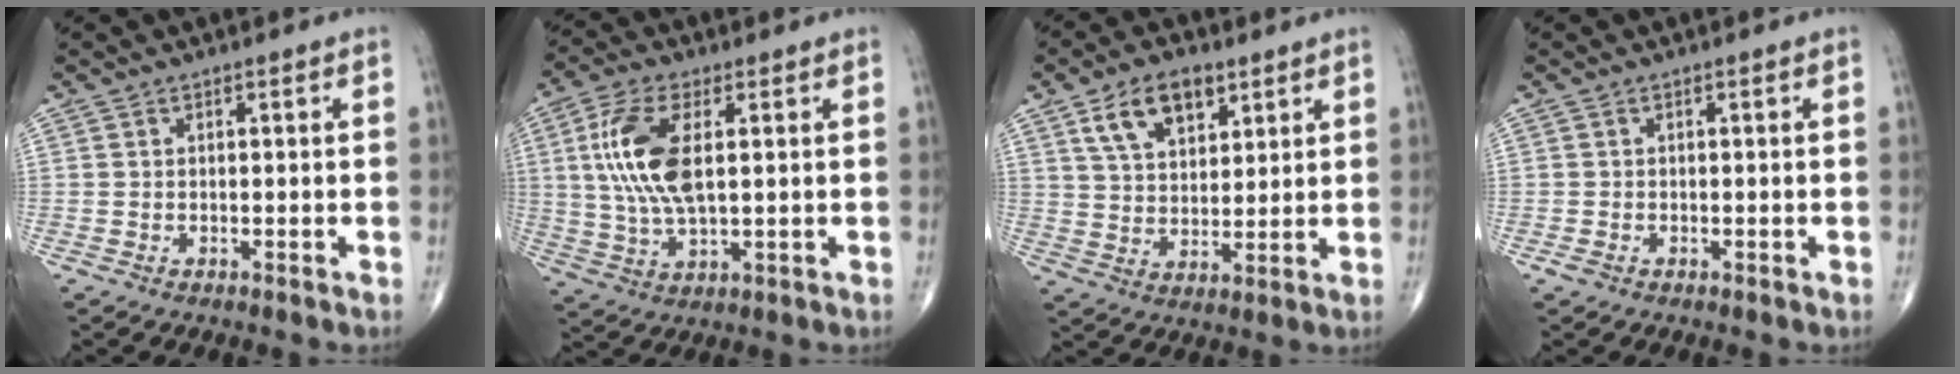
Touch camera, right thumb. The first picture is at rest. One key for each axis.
{"total": 12.6, "fx": 2.4, "fy": 5.5, "fz": 11.1, "tx": -0.237, "ty": -0.002, "tz": 0.049}
{"total": 10.4, "fx": 5.6, "fy": 5.9, "fz": 6.6, "tx": -0.096, "ty": -0.020, "tz": 0.103}
{"total": 0.8, "fx": -0.4, "fy": 0.6, "fz": 0.5, "tx": -0.013, "ty": -0.003, "tz": -0.008}